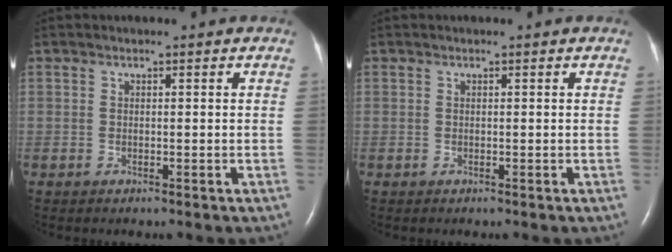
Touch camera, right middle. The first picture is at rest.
{"total": 0.0}